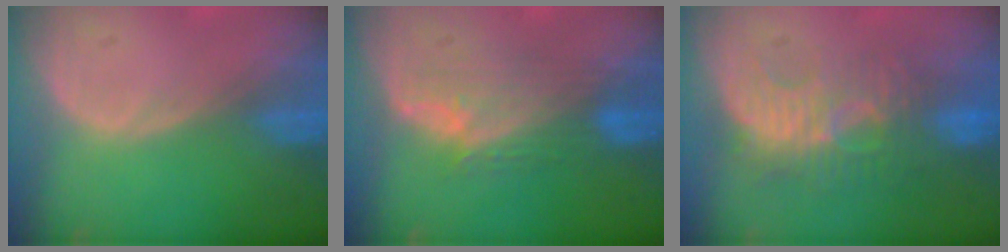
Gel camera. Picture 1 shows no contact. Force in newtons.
{"total": 5.7, "press": 5.6, "slide": 0.6}
{"total": 9.2, "press": 8.8, "slide": 2.8}